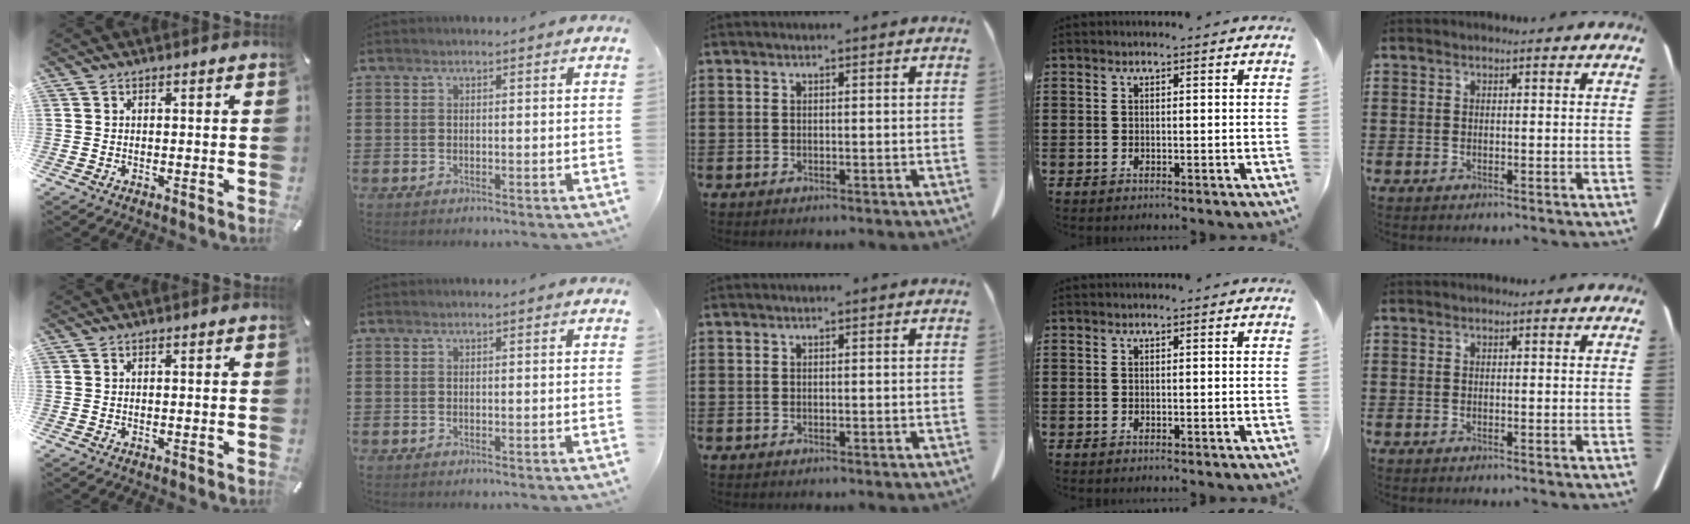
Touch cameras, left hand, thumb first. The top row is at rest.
{}